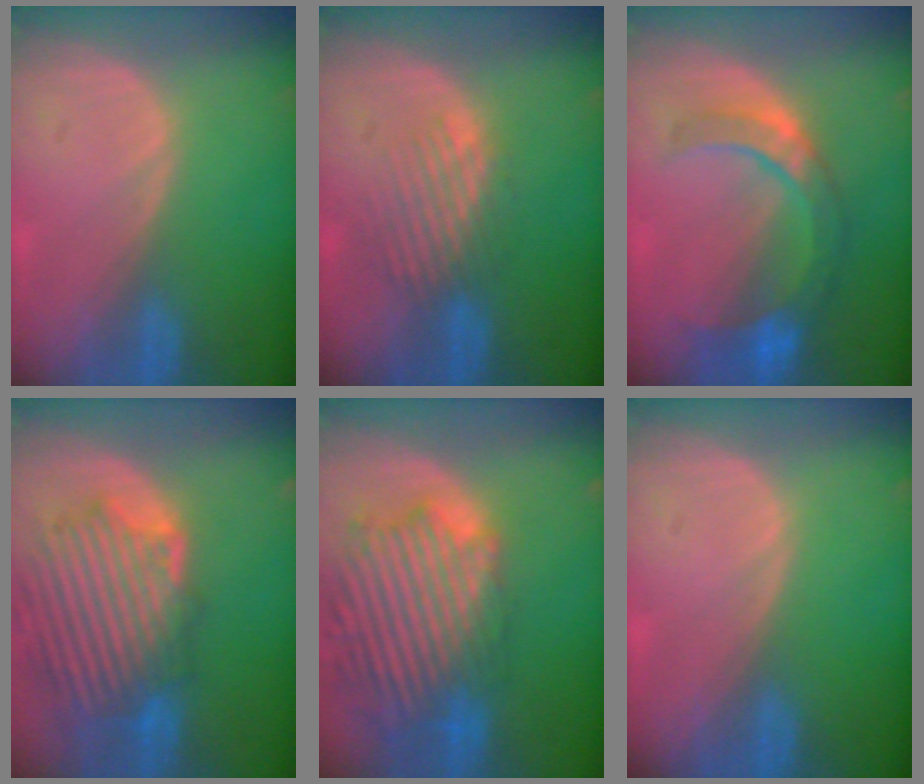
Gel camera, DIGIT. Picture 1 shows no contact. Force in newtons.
{"total": 4.0, "press": 4.0, "slide": 0.4}
{"total": 8.6, "press": 7.7, "slide": 3.7}
{"total": 11.8, "press": 11.1, "slide": 4.0}
{"total": 14.3, "press": 12.4, "slide": 7.1}
{"total": 0.0}